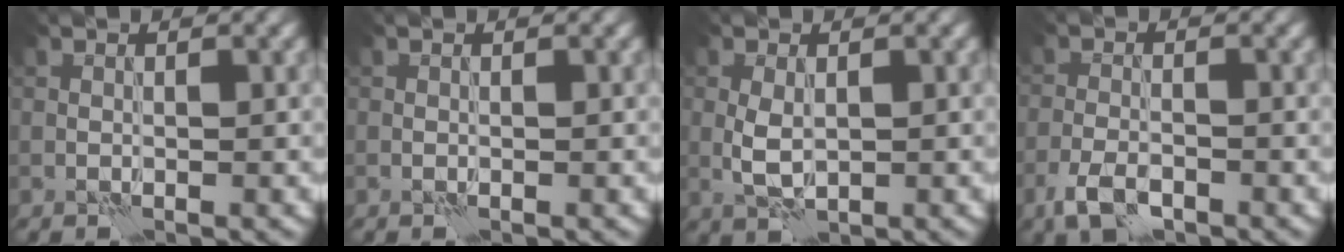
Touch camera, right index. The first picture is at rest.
{"total": 0.0}
{"total": 2.4, "force": [0.2, 1.5, 1.8], "torque": [-0.043, -0.003, 0.005]}
{"total": 3.2, "force": [-2.0, 1.5, 1.9], "torque": [-0.041, -0.005, -0.046]}